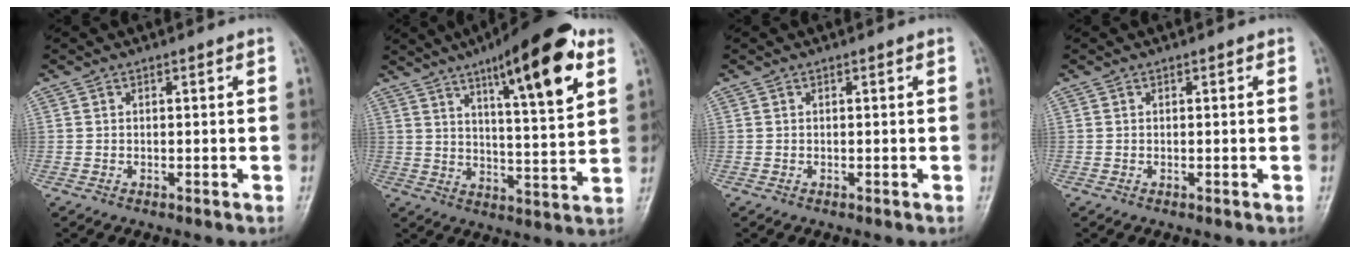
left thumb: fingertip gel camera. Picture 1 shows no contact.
{"total": 18.7, "force": [9.8, 4.4, 15.3], "torque": [-0.205, -0.037, 0.146]}
{"total": 0.0}
{"total": 0.0}